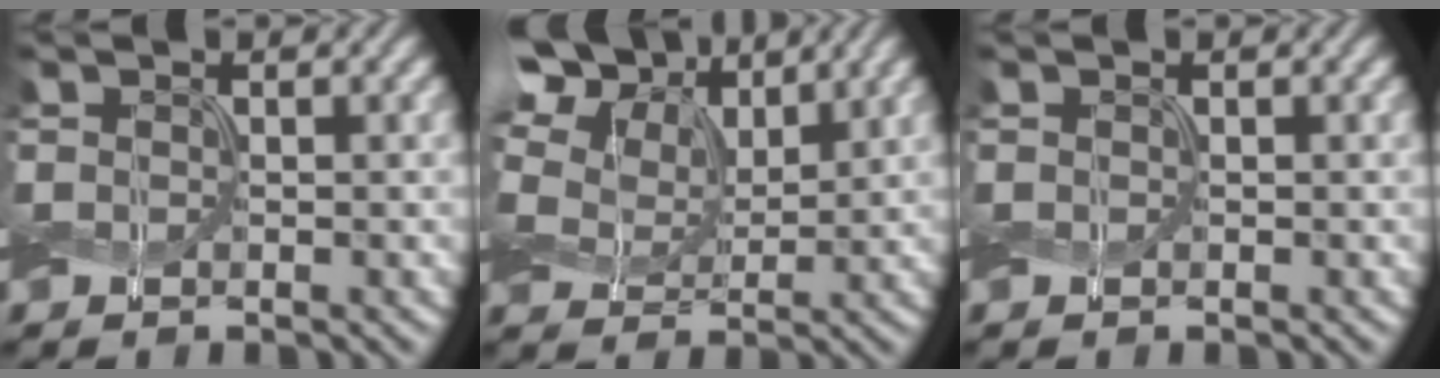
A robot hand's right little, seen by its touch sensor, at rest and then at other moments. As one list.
[{"total": 11.4, "force": [4.8, 8.0, 6.5], "torque": [-0.159, 0.035, 0.066]}, {"total": 0.0}]